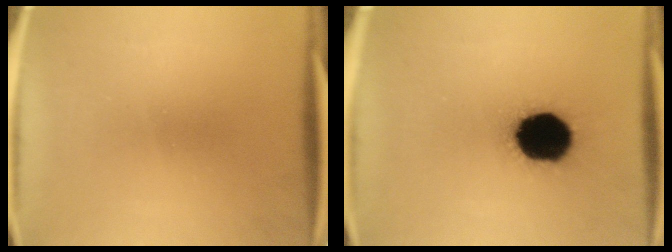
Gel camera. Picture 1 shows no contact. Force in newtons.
{"total": 19.9}